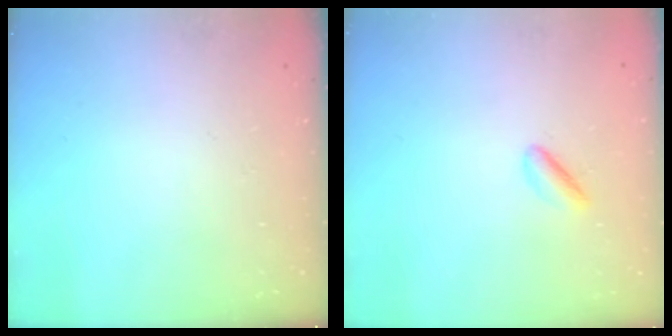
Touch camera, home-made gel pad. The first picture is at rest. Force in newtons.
{"total": 2.8, "press": 2.6, "slide": 0.9}